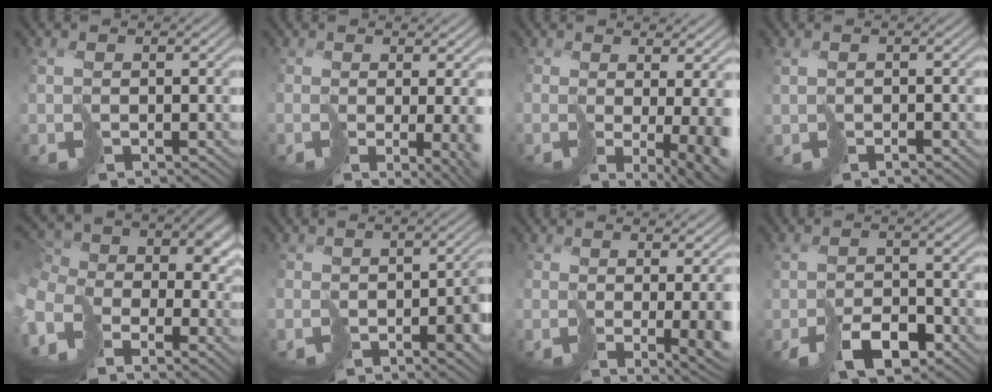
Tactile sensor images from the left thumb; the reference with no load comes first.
{"total": 5.9, "force": [-0.9, 1.4, 5.6], "torque": [-0.067, -0.026, 0.017]}
{"total": 7.6, "force": [-0.9, 2.0, 7.3], "torque": [-0.103, -0.034, 0.019]}
{"total": 0.6, "force": [-0.4, 0.0, 0.5], "torque": [-0.013, -0.002, -0.004]}
{"total": 10.4, "force": [-4.7, 7.0, 6.0], "torque": [-0.163, -0.034, -0.083]}
{"total": 4.3, "force": [-2.9, 1.6, 2.7], "torque": [-0.020, -0.006, -0.046]}
{"total": 5.9, "force": [-0.7, 1.2, 5.7], "torque": [-0.063, -0.025, 0.018]}
{"total": 4.1, "force": [-2.6, 1.8, 2.6], "torque": [-0.038, -0.003, -0.036]}